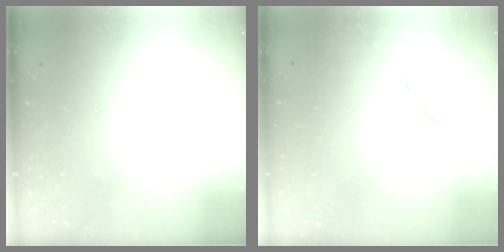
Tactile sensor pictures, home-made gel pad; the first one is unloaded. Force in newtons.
{"total": 4.3, "press": 4.3, "slide": 0.2}